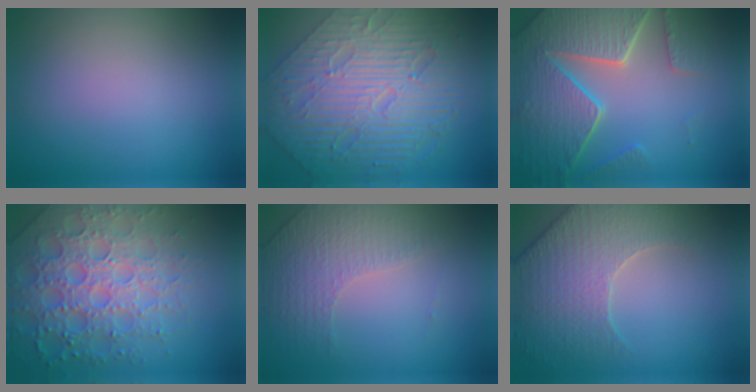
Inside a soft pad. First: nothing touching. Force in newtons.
{"total": 10.7, "press": 7.2, "slide": 8.0}
{"total": 8.2, "press": 6.1, "slide": 5.5}
{"total": 7.3, "press": 7.2, "slide": 1.6}
{"total": 4.4, "press": 2.8, "slide": 3.3}
{"total": 4.9, "press": 4.8, "slide": 1.3}